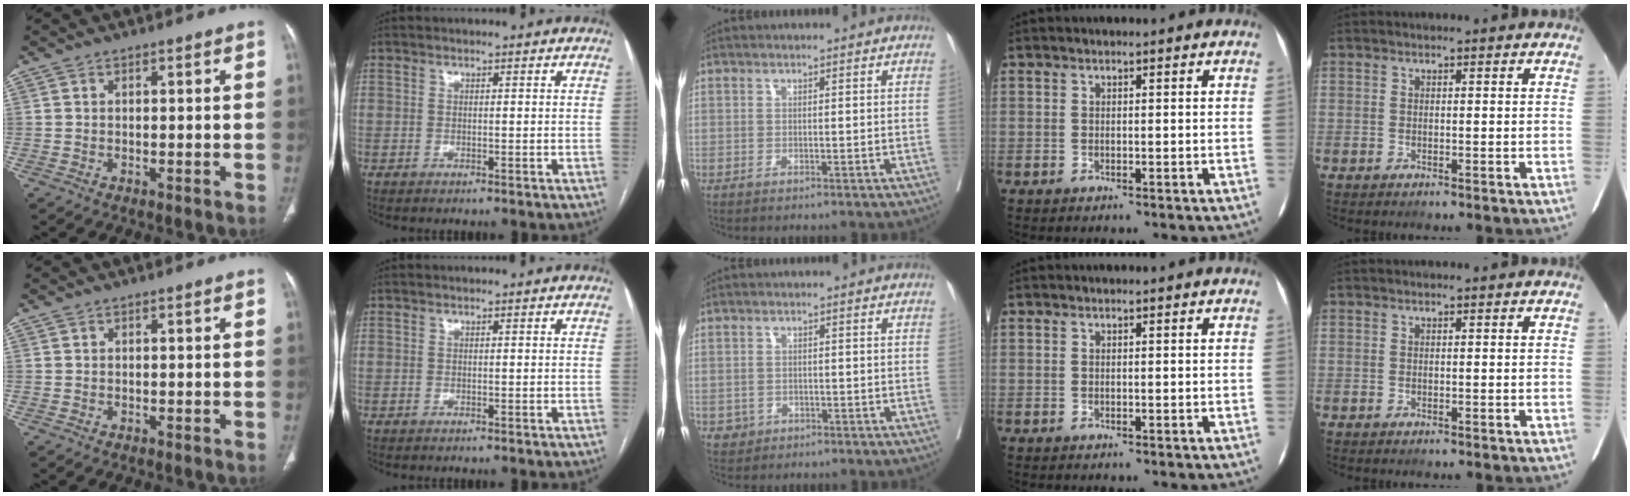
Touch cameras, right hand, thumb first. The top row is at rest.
{"middle": {"total": 1.8, "force": [-0.7, 1.7, 0.2], "torque": [0.003, 0.007, -0.008]}}